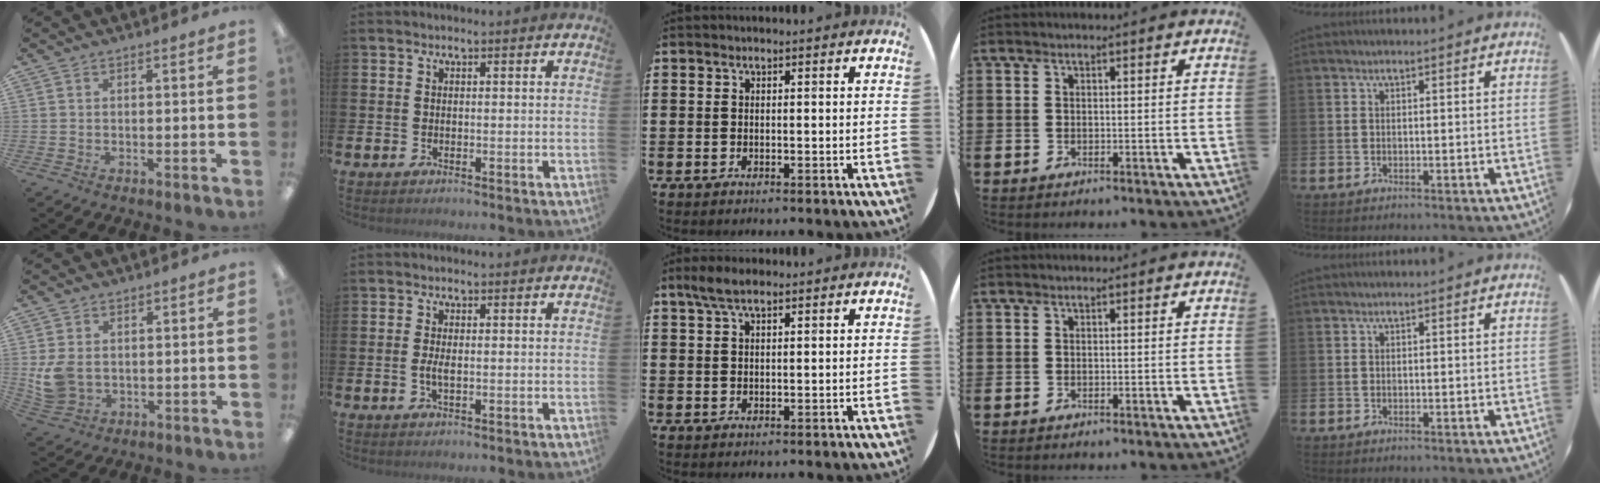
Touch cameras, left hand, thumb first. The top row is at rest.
{"thumb": {"total": 6.9, "force": [0.6, 5.6, 4.1], "torque": [-0.086, 0.006, 0.015]}, "index": {"total": 1.7, "force": [-0.2, 0.6, 1.6], "torque": [-0.024, -0.001, -0.007]}, "middle": {"total": 3.2, "force": [2.2, 1.0, 2.1], "torque": [-0.045, 0.004, 0.040]}}